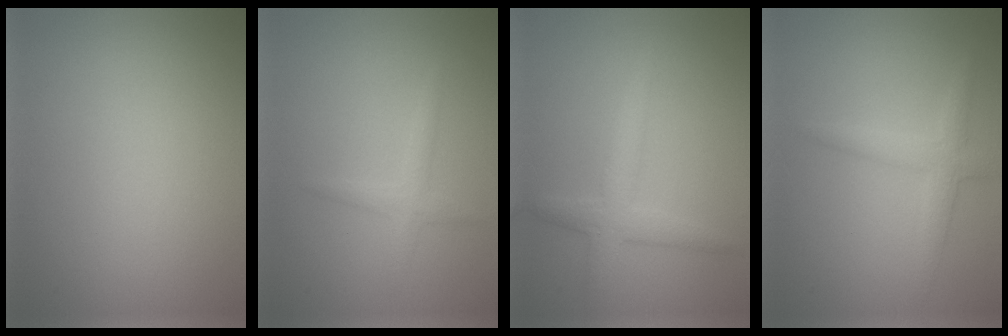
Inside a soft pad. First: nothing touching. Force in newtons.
{"total": 1.5, "press": 1.5, "slide": 0.0}
{"total": 3.0, "press": 3.0, "slide": 0.1}
{"total": 2.4, "press": 2.4, "slide": 0.1}